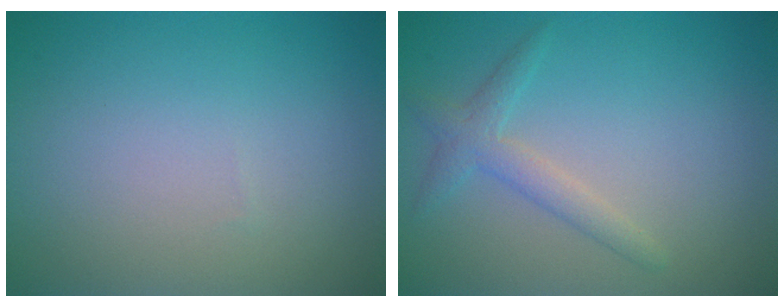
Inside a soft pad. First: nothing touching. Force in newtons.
{"total": 2.2, "press": 2.2, "slide": 0.1}